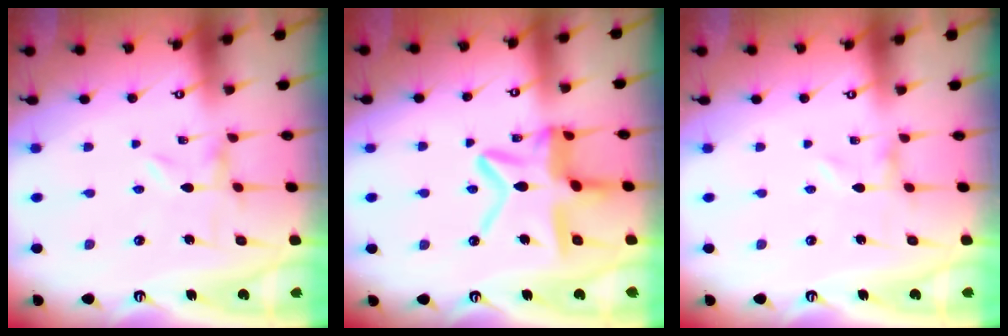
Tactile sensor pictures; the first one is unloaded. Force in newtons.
{"total": 14.9, "press": 14.8, "slide": 1.4}
{"total": 0.0}